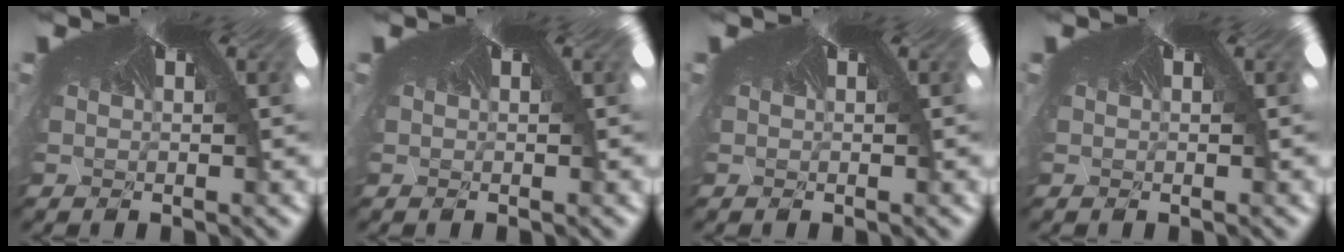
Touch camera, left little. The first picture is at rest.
{"total": 0.0}
{"total": 0.0}
{"total": 0.0}